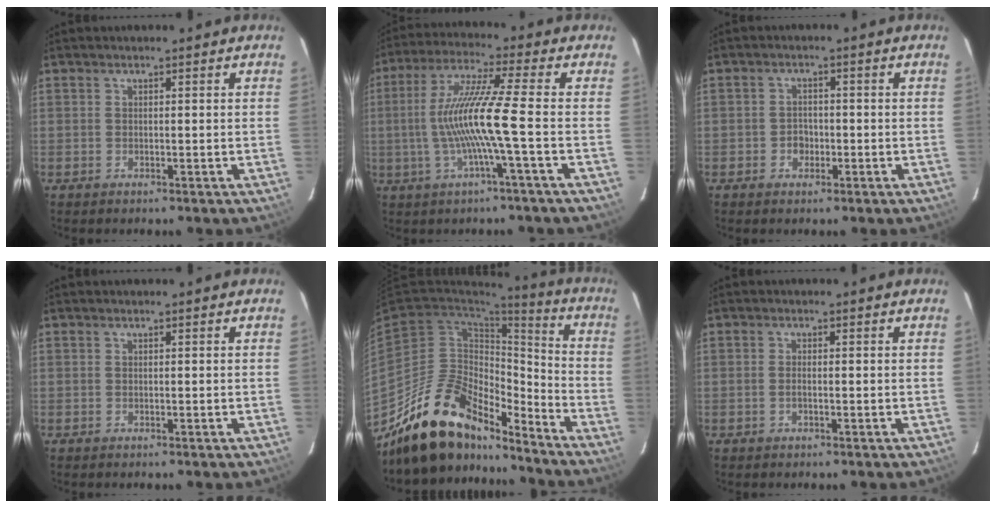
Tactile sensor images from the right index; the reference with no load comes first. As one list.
[{"total": 11.7, "force": [-2.2, -1.6, 11.4], "torque": [-0.222, 0.000, -0.037]}, {"total": 2.7, "force": [-0.9, 2.4, 0.9], "torque": [-0.018, 0.007, -0.013]}, {"total": 0.0}, {"total": 19.8, "force": [-16.6, 7.5, 7.8], "torque": [-0.152, 0.024, -0.283]}, {"total": 1.2, "force": [-0.3, 0.4, 1.1], "torque": [-0.023, 0.001, -0.008]}]